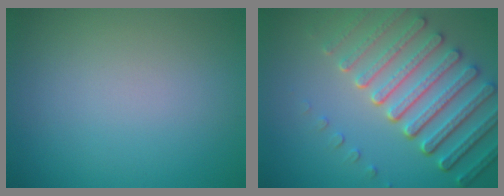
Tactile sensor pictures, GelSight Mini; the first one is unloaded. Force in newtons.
{"total": 7.5, "press": 5.7, "slide": 5.0}